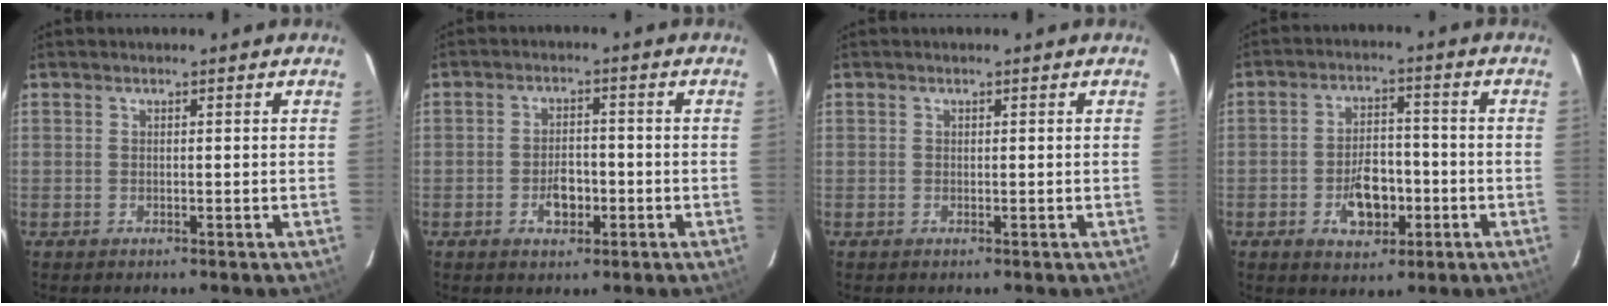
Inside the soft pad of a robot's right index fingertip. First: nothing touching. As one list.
[{"total": 4.6, "force": [-1.9, 2.8, 3.1], "torque": [-0.059, 0.002, -0.026]}, {"total": 0.0}, {"total": 8.2, "force": [-3.0, 4.9, 5.8], "torque": [-0.110, 0.011, -0.038]}]